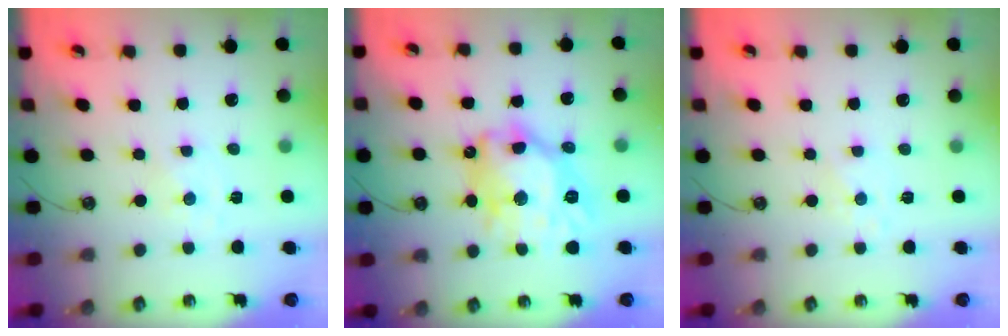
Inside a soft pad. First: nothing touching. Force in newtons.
{"total": 19.4, "press": 19.2, "slide": 2.3}
{"total": 3.1, "press": 3.0, "slide": 0.4}